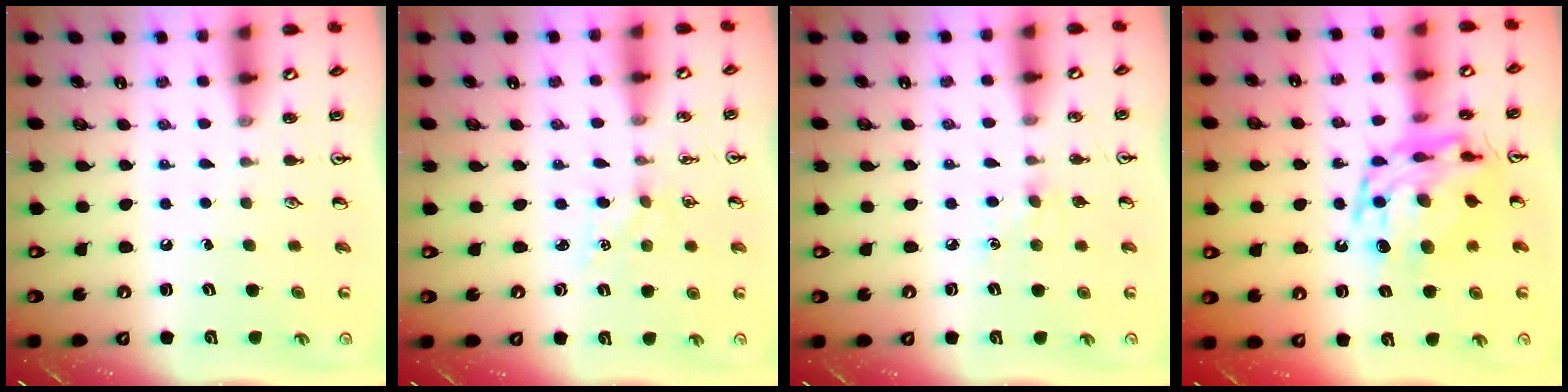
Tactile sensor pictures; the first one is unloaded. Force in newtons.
{"total": 2.1, "press": 2.1, "slide": 0.3}
{"total": 5.4, "press": 5.3, "slide": 0.8}
{"total": 16.0, "press": 15.9, "slide": 1.8}